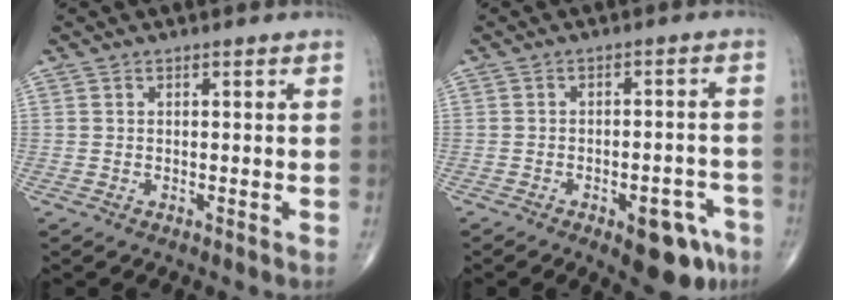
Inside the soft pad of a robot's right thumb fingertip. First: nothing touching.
{"total": 9.7, "force": [-5.3, 4.2, 6.9], "torque": [-0.060, 0.032, -0.064]}